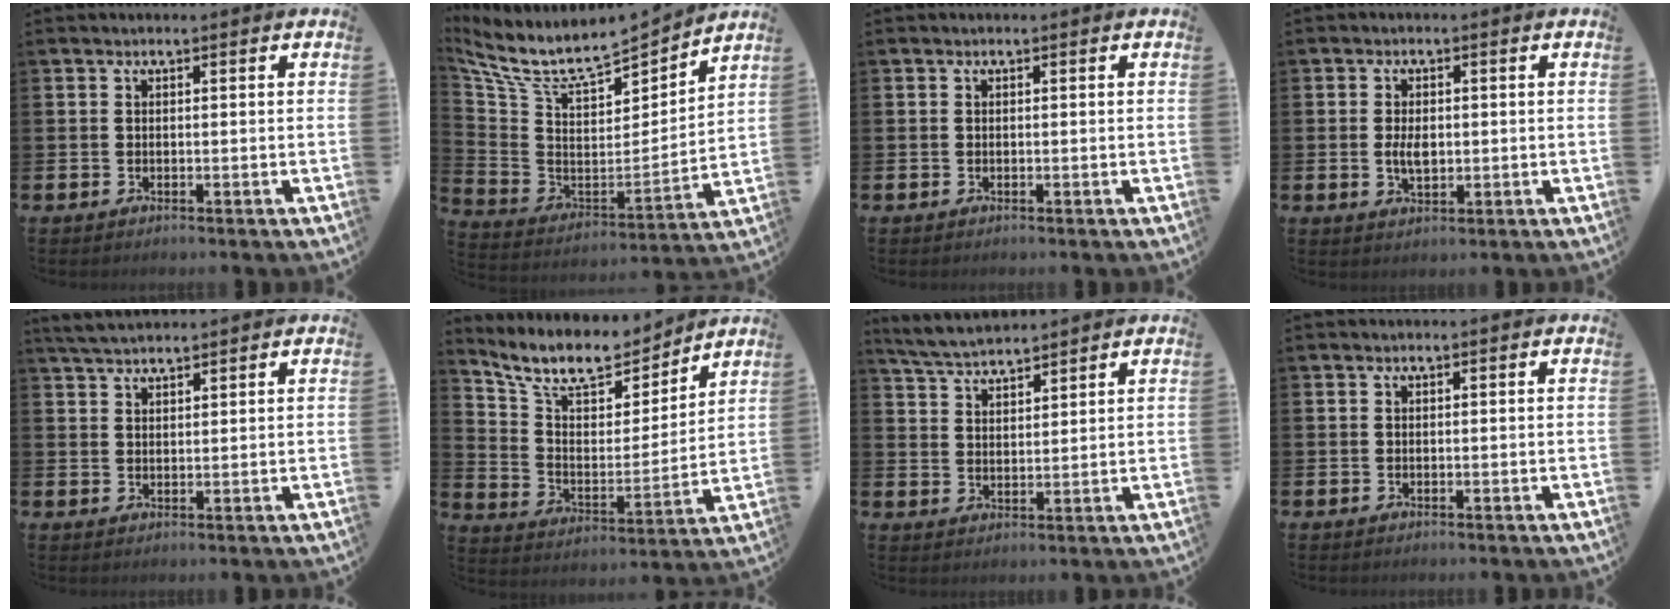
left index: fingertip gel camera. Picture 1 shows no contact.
{"total": 9.3, "force": [8.1, 2.3, 3.8], "torque": [-0.109, -0.062, 0.136]}
{"total": 0.0}
{"total": 3.2, "force": [0.2, 1.8, 2.7], "torque": [-0.028, -0.004, -0.001]}
{"total": 3.6, "force": [3.4, 0.5, 0.9], "torque": [-0.016, -0.013, 0.063]}
{"total": 10.8, "force": [9.6, 3.5, 3.4], "torque": [-0.098, -0.070, 0.168]}
{"total": 5.0, "force": [4.9, 0.3, 0.8], "torque": [-0.029, -0.024, 0.089]}
{"total": 0.0}